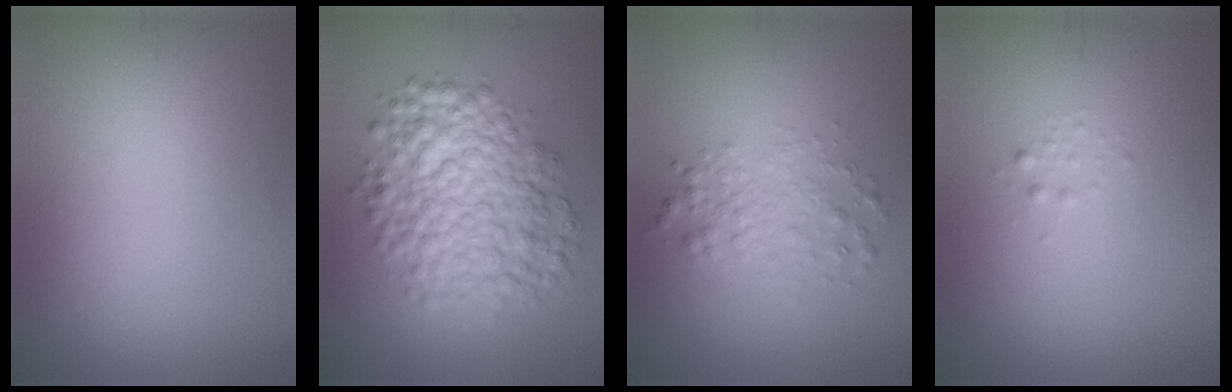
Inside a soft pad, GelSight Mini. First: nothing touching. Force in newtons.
{"total": 7.8, "press": 7.8, "slide": 0.2}
{"total": 2.5, "press": 2.5, "slide": 0.0}
{"total": 0.6, "press": 0.6, "slide": 0.0}